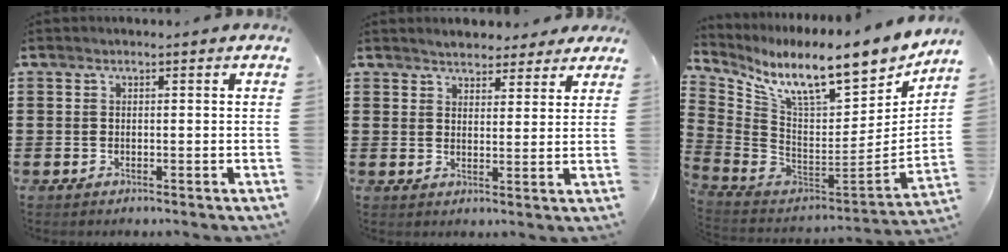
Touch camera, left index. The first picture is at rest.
{"total": 3.4, "force": [3.2, 1.1, 0.1], "torque": [-0.014, -0.002, 0.061]}
{"total": 12.0, "force": [8.9, 1.4, 7.9], "torque": [-0.169, -0.078, 0.148]}